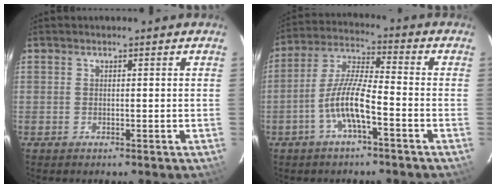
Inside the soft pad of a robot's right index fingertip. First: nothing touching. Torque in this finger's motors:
{"motor_torque": [0.39, -0.24, 0.66, 0.20]}